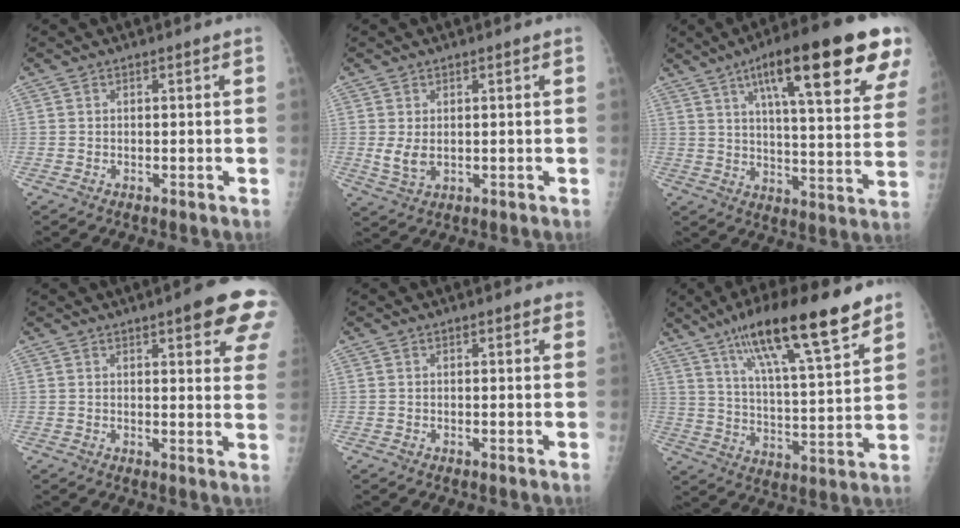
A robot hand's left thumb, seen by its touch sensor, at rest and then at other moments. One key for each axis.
{"total": 3.5, "fx": 0.2, "fy": 2.3, "fz": 2.6, "tx": -0.047, "ty": -0.011, "tz": 0.013}
{"total": 26.3, "fx": 13.9, "fy": 5.8, "fz": 21.5, "tx": -0.293, "ty": -0.025, "tz": 0.199}
{"total": 12.1, "fx": 6.7, "fy": 3.2, "fz": 9.5, "tx": -0.084, "ty": -0.024, "tz": 0.073}
{"total": 1.3, "fx": 0.9, "fy": 0.6, "fz": 0.8, "tx": -0.004, "ty": -0.002, "tz": 0.006}
{"total": 20.9, "fx": 13.5, "fy": 4.2, "fz": 15.3, "tx": -0.236, "ty": -0.045, "tz": 0.224}